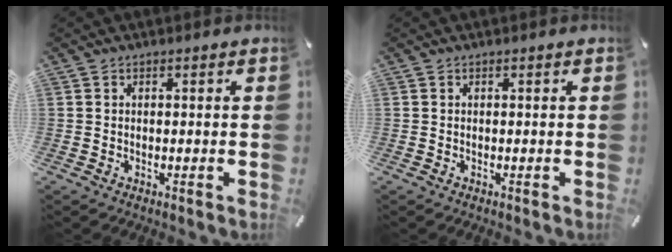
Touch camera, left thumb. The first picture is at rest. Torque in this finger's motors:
{"motor_torque": [-0.03, -0.01, 0.00, 0.04, 0.00]}